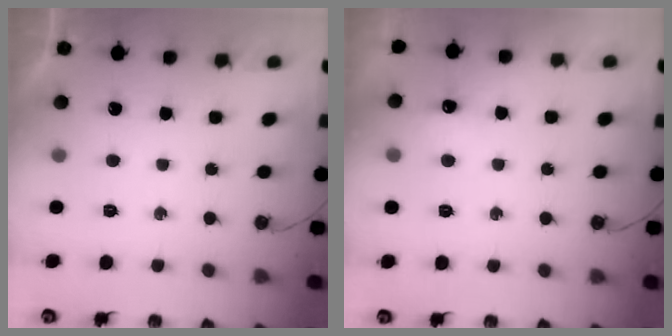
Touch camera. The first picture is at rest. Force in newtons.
{"total": 5.3, "press": 5.3, "slide": 0.7}